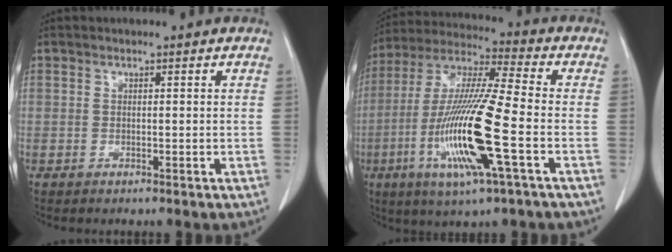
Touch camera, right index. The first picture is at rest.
{"total": 17.7, "force": [-5.0, 0.8, 17.0], "torque": [-0.352, -0.019, -0.098]}